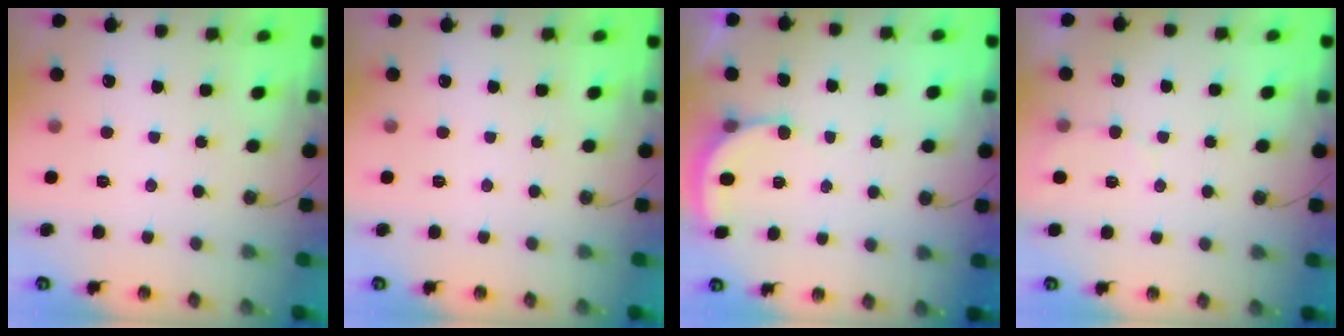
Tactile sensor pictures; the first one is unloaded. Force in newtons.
{"total": 0.0}
{"total": 2.4, "press": 2.4, "slide": 0.5}
{"total": 2.8, "press": 2.8, "slide": 0.3}